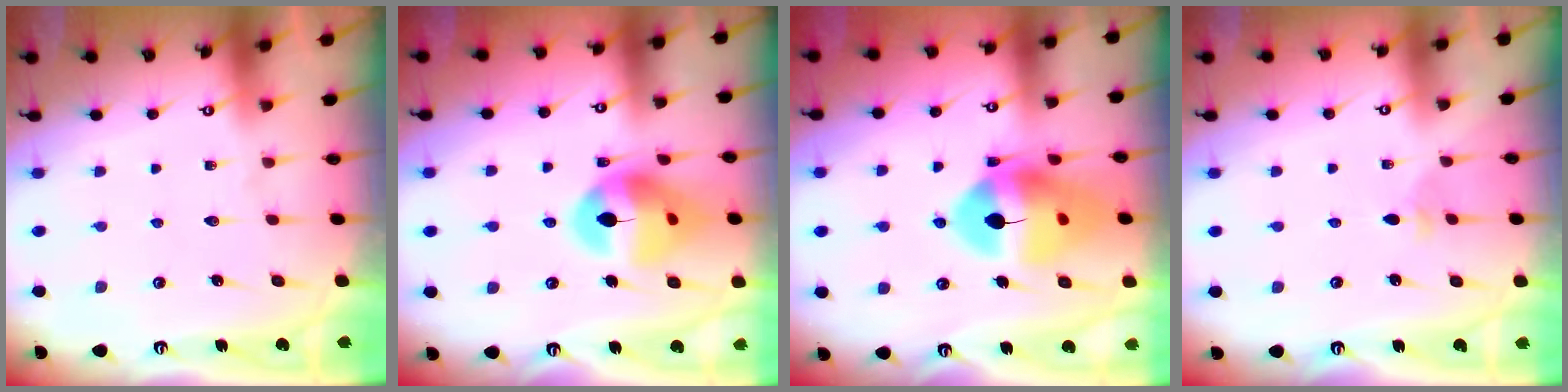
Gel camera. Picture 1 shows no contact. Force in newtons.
{"total": 14.8, "press": 14.7, "slide": 1.8}
{"total": 15.9, "press": 15.8, "slide": 1.6}
{"total": 2.4, "press": 2.3, "slide": 0.6}